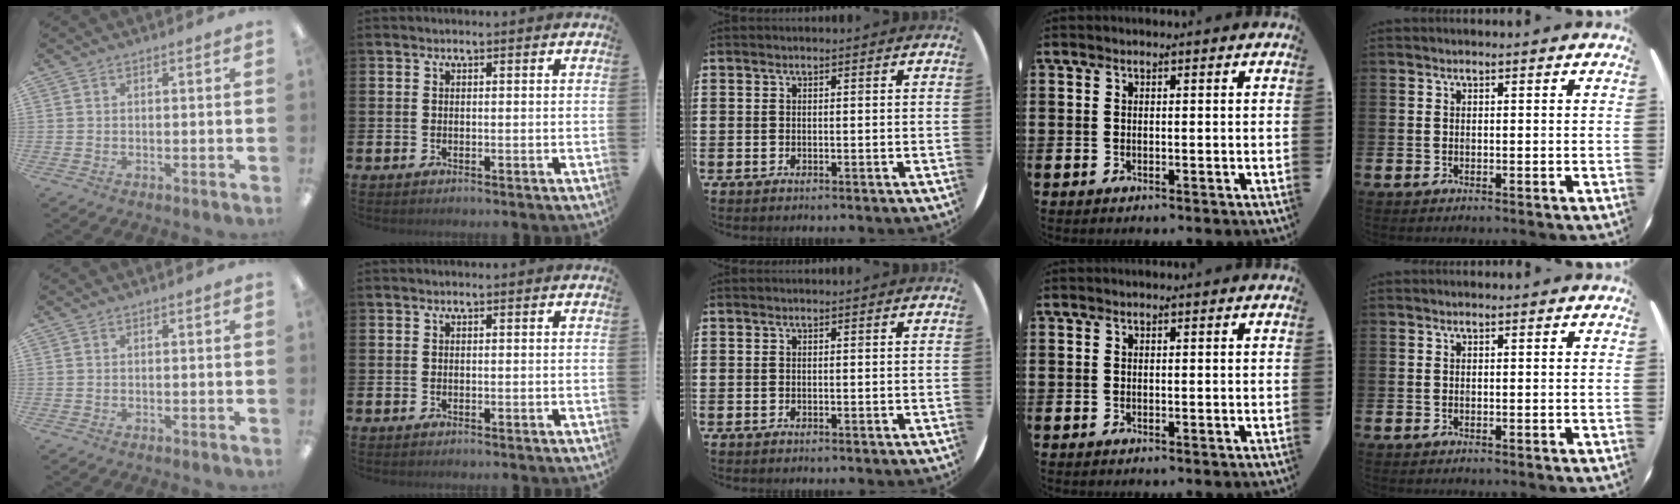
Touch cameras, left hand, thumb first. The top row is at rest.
{}